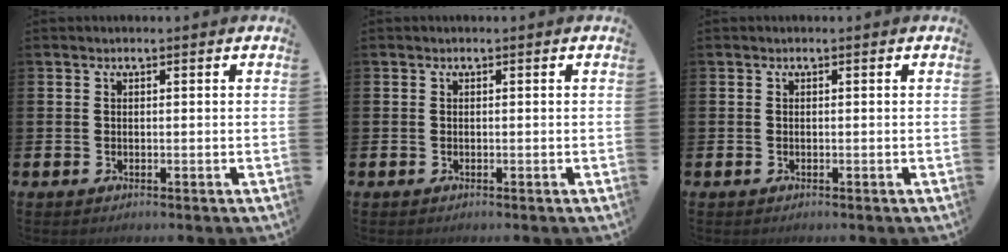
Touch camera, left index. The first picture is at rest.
{"total": 0.0}
{"total": 0.0}